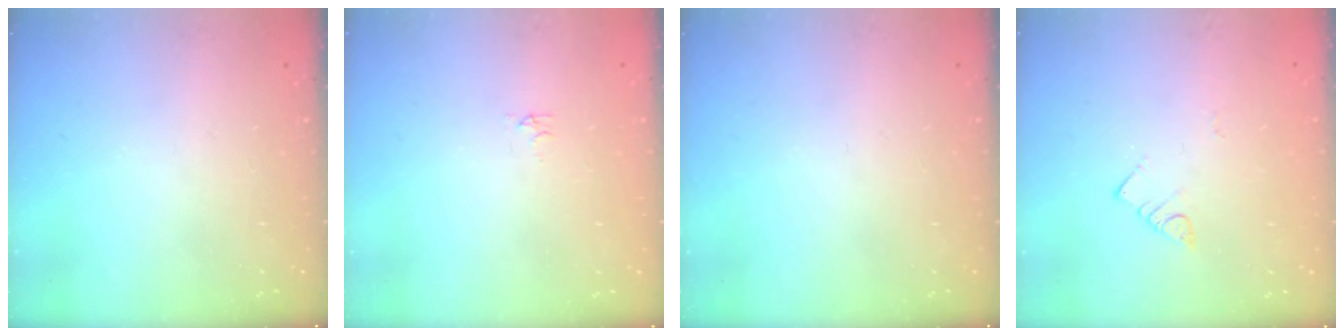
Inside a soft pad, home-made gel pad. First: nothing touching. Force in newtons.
{"total": 2.9, "press": 2.9, "slide": 0.5}
{"total": 0.0}
{"total": 3.0, "press": 3.0, "slide": 0.2}